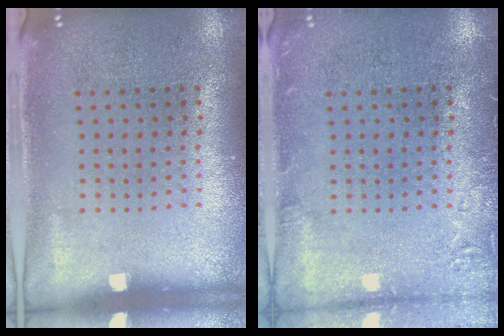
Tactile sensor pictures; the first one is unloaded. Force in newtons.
{"total": 1.8, "press": 1.7, "slide": 0.4}